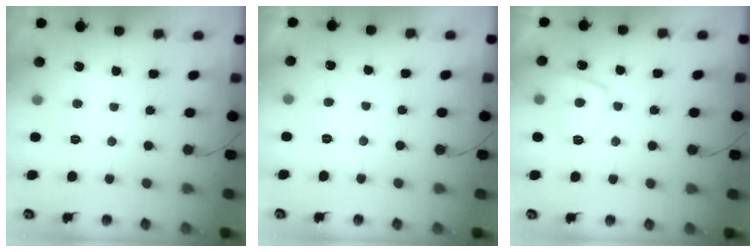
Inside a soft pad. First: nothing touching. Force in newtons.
{"total": 1.4, "press": 1.3, "slide": 0.6}
{"total": 9.0, "press": 9.0, "slide": 1.2}